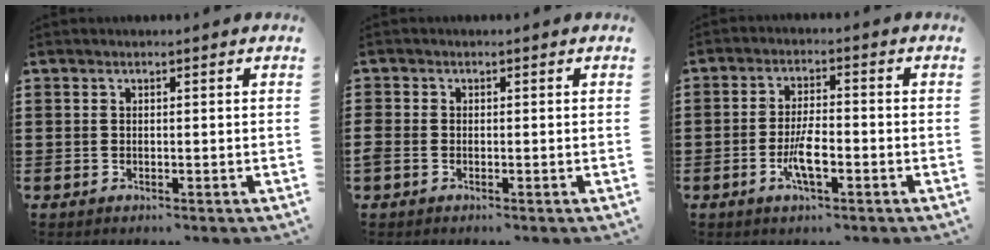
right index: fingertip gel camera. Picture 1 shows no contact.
{"total": 0.9, "force": [-0.6, 0.6, 0.4], "torque": [-0.008, 0.001, -0.012]}
{"total": 5.6, "force": [-2.2, 1.4, 5.0], "torque": [-0.103, -0.007, -0.042]}